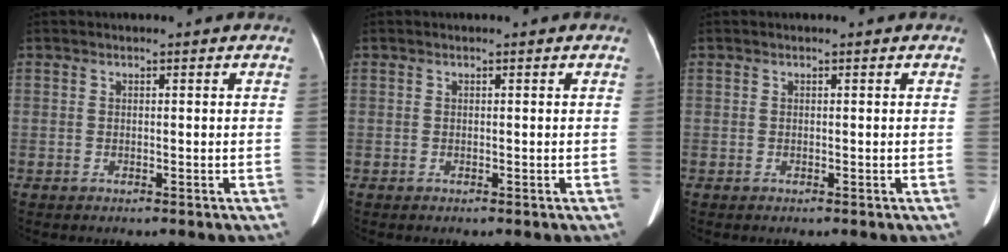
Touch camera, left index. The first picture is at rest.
{"total": 0.0}
{"total": 0.0}